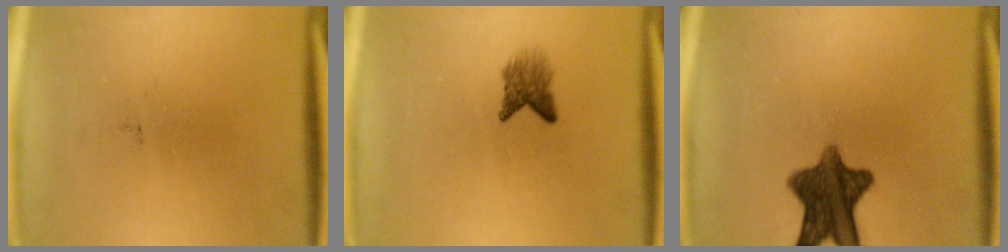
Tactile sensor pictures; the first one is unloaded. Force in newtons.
{"total": 2.8}
{"total": 10.4}